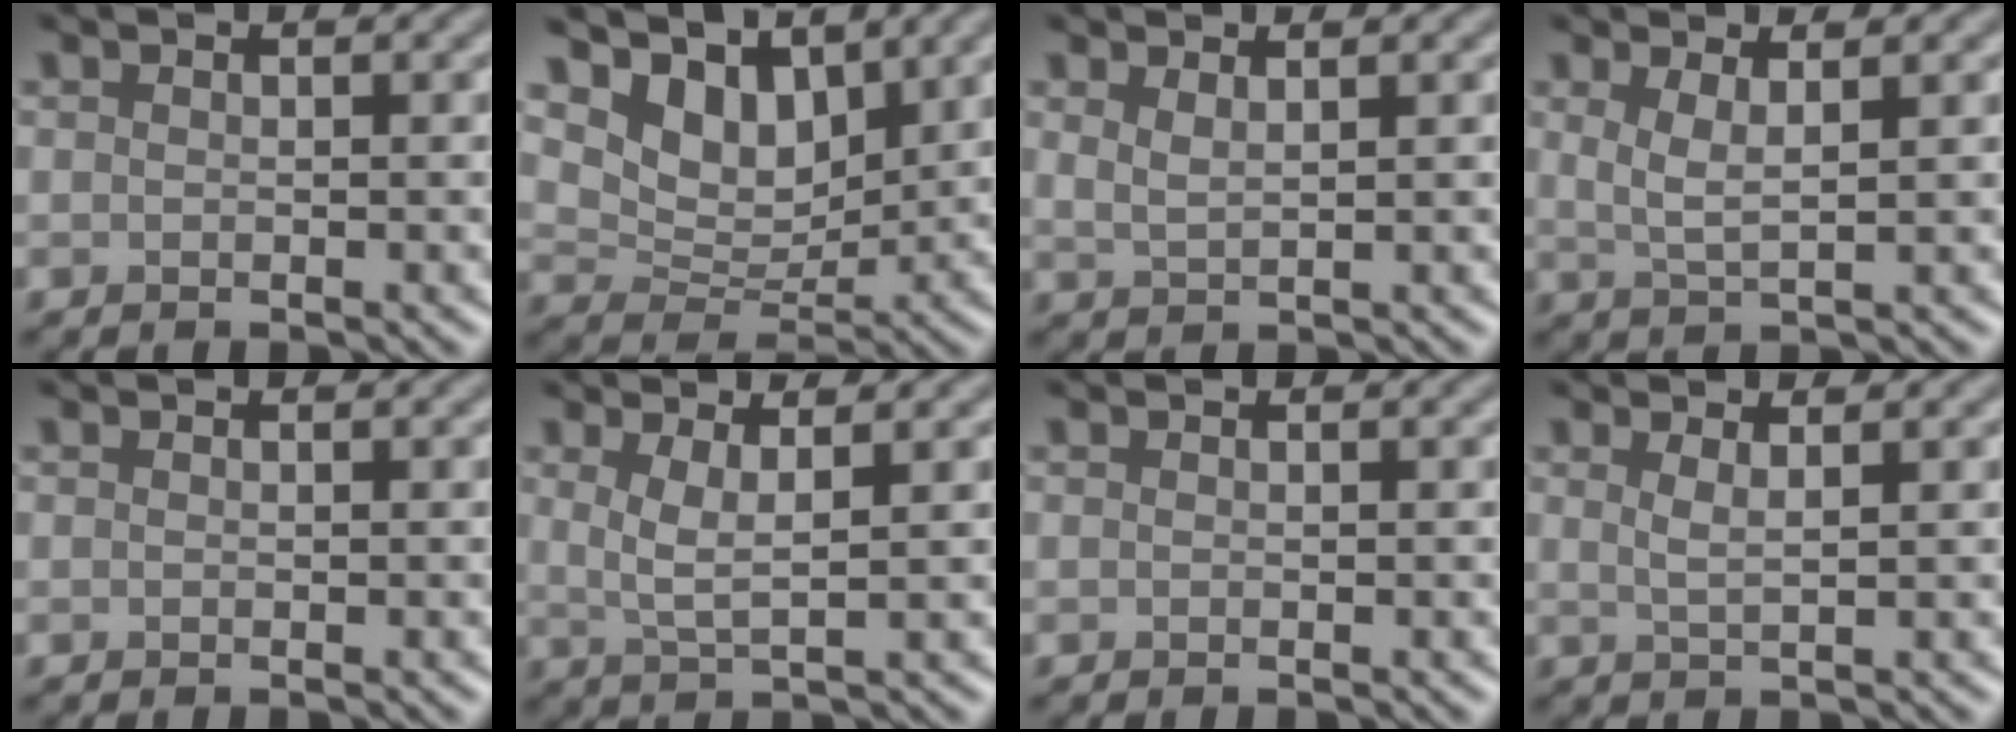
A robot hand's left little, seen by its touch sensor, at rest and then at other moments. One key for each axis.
{"total": 5.9, "fx": 4.2, "fy": 3.1, "fz": 2.6, "tx": -0.062, "ty": -0.008, "tz": 0.067}
{"total": 1.6, "fx": 1.1, "fy": 0.5, "fz": 1.0, "tx": -0.019, "ty": -0.001, "tz": 0.022}
{"total": 2.4, "fx": 1.0, "fy": 0.6, "fz": 2.1, "tx": -0.037, "ty": -0.004, "tz": 0.020}
{"total": 0.0}
{"total": 2.6, "fx": 1.0, "fy": 0.6, "fz": 2.3, "tx": -0.043, "ty": -0.005, "tz": 0.020}
{"total": 0.0}
{"total": 1.7, "fx": 0.8, "fy": 0.5, "fz": 1.4, "tx": -0.019, "ty": 0.000, "tz": 0.010}